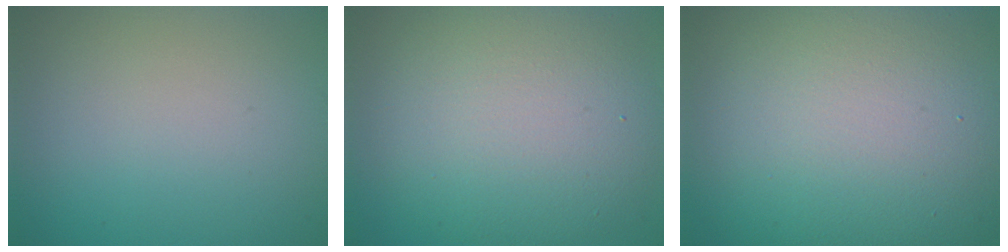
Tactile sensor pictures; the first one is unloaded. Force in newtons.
{"total": 9.5, "press": 9.5, "slide": 0.3}
{"total": 16.9, "press": 16.9, "slide": 0.6}